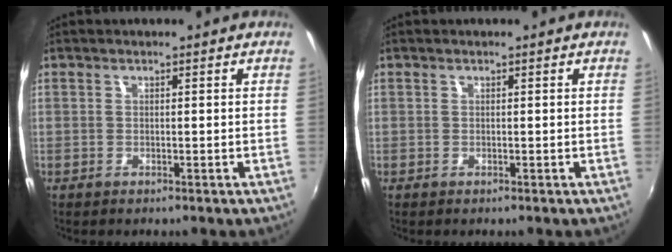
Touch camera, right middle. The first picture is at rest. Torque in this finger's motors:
{"motor_torque": [0.00, 0.00, 0.00, 0.00]}